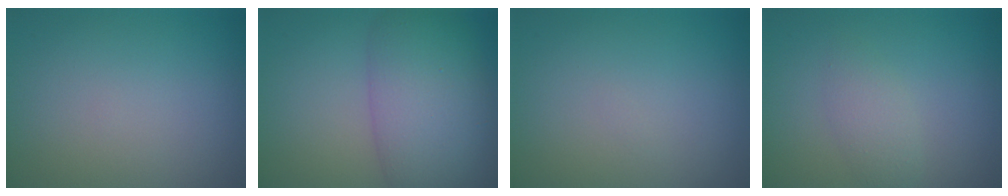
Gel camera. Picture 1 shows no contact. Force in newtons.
{"total": 8.4, "press": 8.4, "slide": 0.2}
{"total": 0.0}
{"total": 1.9, "press": 1.9, "slide": 0.1}